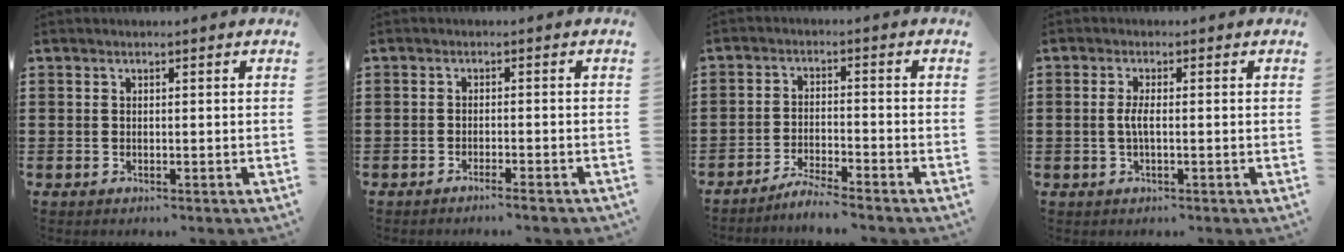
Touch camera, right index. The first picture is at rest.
{"total": 1.7, "force": [-1.5, -0.1, 0.8], "torque": [-0.014, 0.000, -0.029]}
{"total": 3.6, "force": [-3.5, -0.3, 0.6], "torque": [-0.014, 0.003, -0.072]}
{"total": 2.3, "force": [-0.3, 0.4, 2.3], "torque": [-0.058, -0.006, -0.012]}